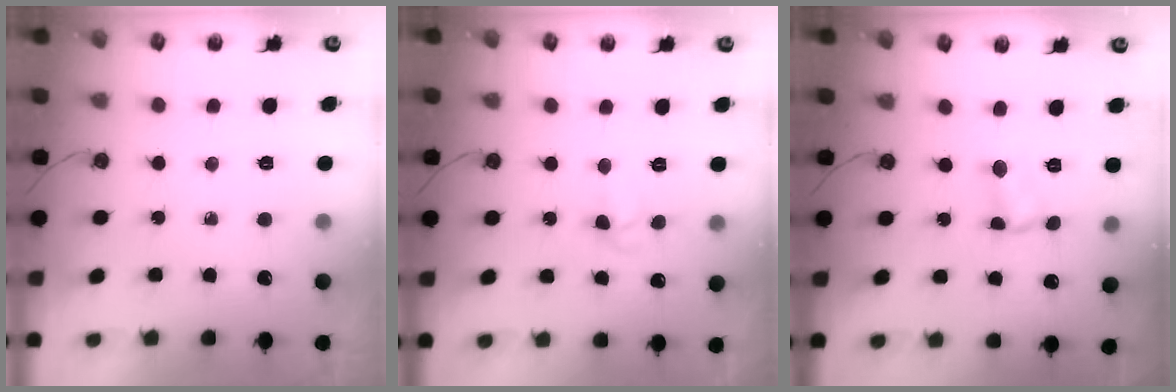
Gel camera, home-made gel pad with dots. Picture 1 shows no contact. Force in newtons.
{"total": 4.0, "press": 3.9, "slide": 0.7}
{"total": 1.6, "press": 1.6, "slide": 0.3}